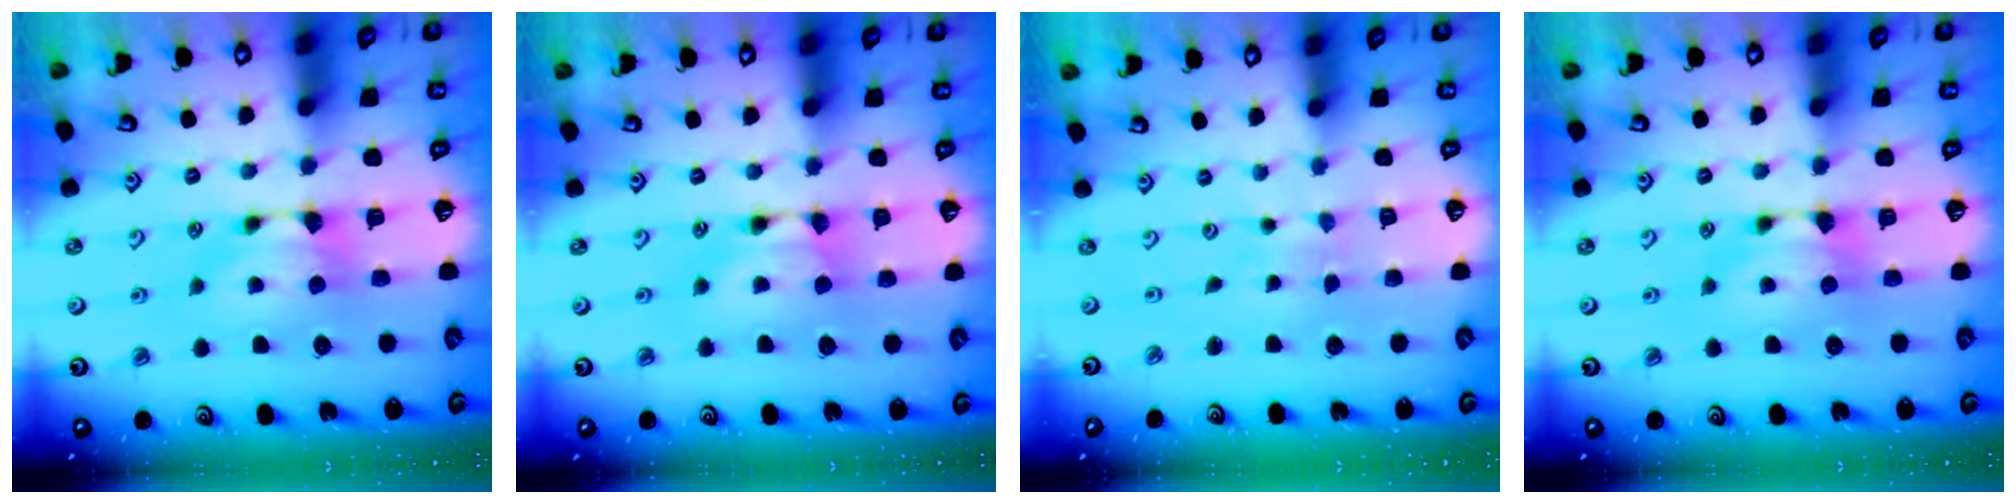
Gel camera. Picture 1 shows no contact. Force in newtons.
{"total": 1.8, "press": 1.8, "slide": 0.1}
{"total": 4.3, "press": 4.3, "slide": 0.1}
{"total": 0.0}